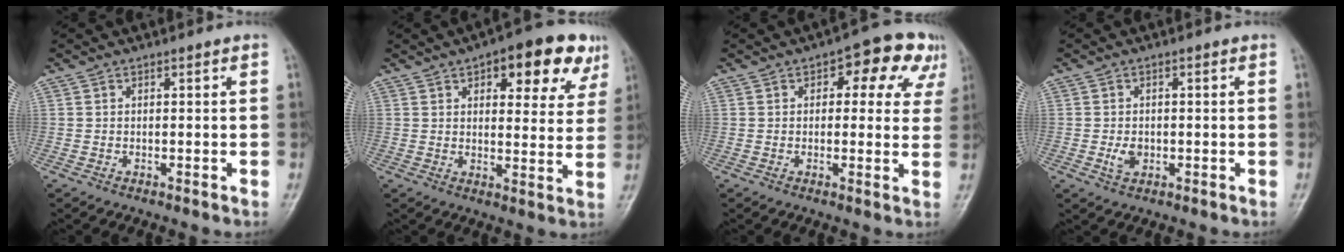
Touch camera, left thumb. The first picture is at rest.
{"total": 14.2, "force": [7.4, 6.3, 10.4], "torque": [-0.082, -0.017, 0.089]}
{"total": 10.5, "force": [4.5, 5.8, 7.5], "torque": [-0.038, 0.006, 0.046]}
{"total": 2.7, "force": [-0.5, 2.0, 1.8], "torque": [-0.029, 0.000, -0.007]}